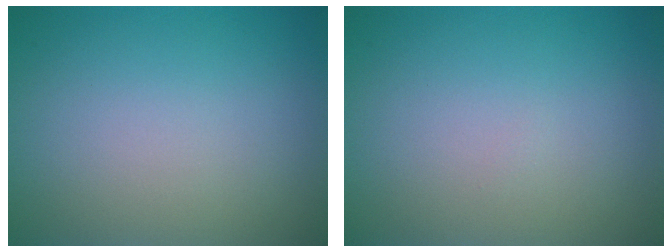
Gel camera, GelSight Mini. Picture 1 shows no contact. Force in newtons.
{"total": 0.0}